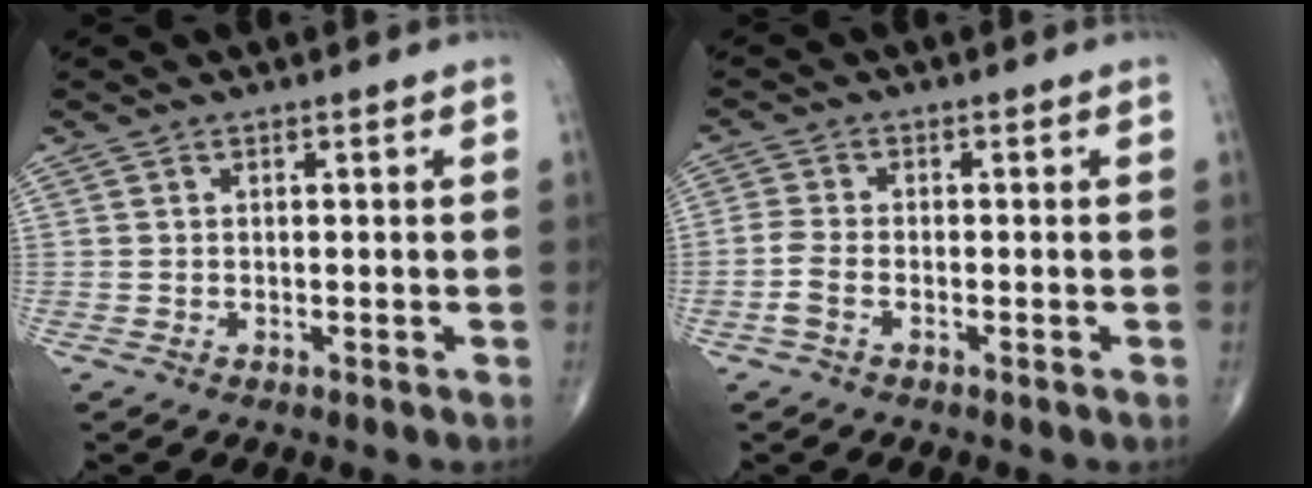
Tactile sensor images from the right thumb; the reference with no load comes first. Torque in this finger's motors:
{"motor_torque": [-0.13, 0.21, 0.29, -0.42, 0.16]}